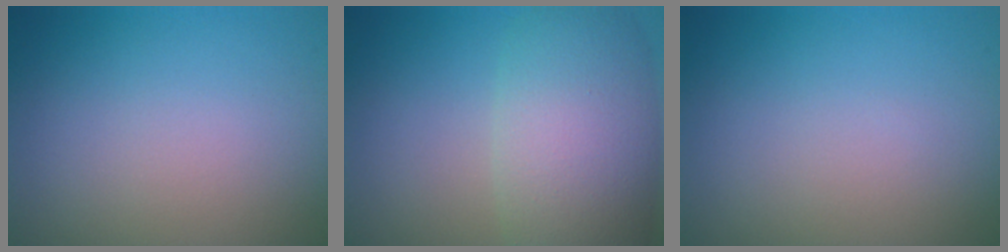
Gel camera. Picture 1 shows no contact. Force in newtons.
{"total": 8.1, "press": 8.1, "slide": 0.5}
{"total": 0.0}